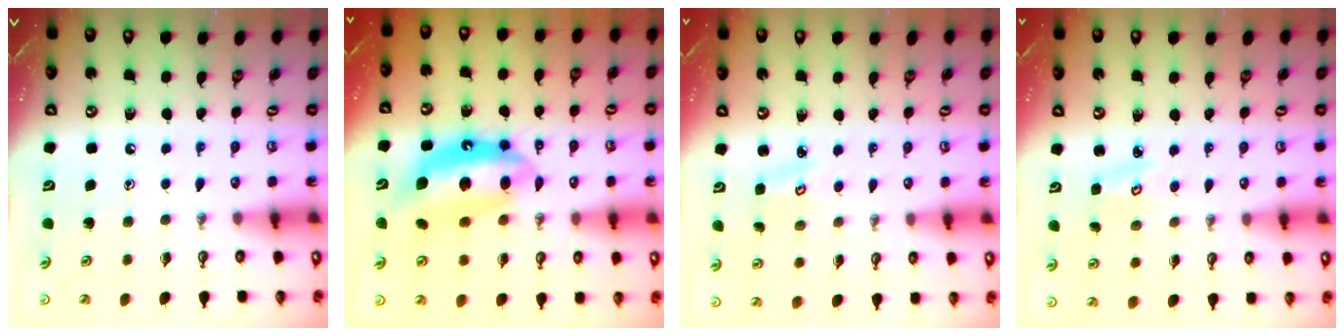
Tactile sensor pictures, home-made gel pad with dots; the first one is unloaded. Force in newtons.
{"total": 13.2, "press": 13.0, "slide": 1.9}
{"total": 2.8, "press": 2.8, "slide": 0.2}
{"total": 2.8, "press": 2.8, "slide": 0.2}